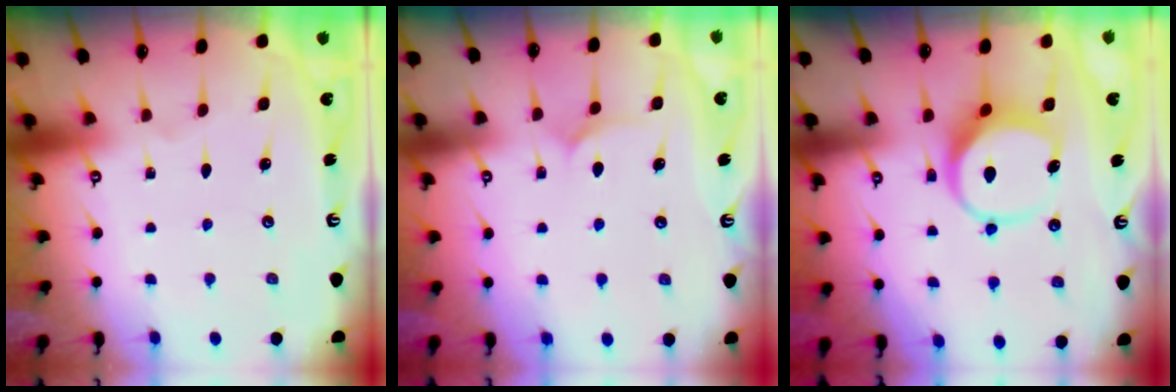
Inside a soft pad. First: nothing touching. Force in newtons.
{"total": 6.6, "press": 6.6, "slide": 0.5}
{"total": 8.5, "press": 8.4, "slide": 0.9}